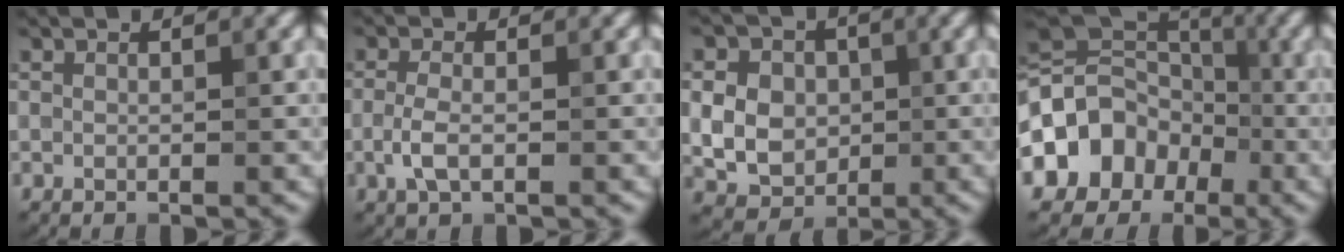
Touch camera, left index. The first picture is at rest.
{"total": 2.3, "force": [-0.6, 0.9, 2.0], "torque": [-0.053, 0.003, -0.014]}
{"total": 9.1, "force": [1.2, 7.7, 4.7], "torque": [-0.091, 0.033, 0.007]}
{"total": 10.0, "force": [-3.3, 8.0, 4.9], "torque": [-0.087, 0.012, -0.074]}